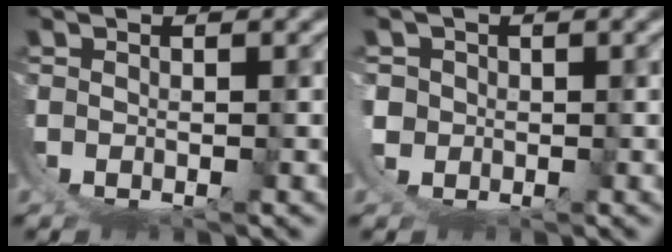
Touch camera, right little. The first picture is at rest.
{"total": 1.6, "force": [0.2, 1.5, 0.8], "torque": [-0.031, -0.015, 0.010]}